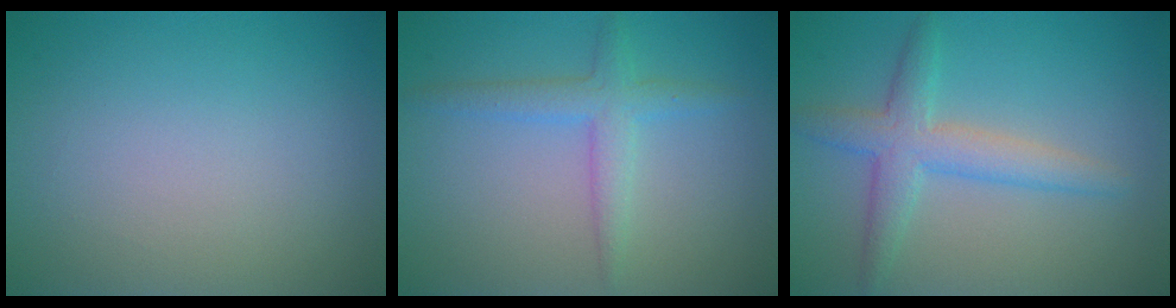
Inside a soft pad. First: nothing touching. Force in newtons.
{"total": 2.7, "press": 2.7, "slide": 0.1}
{"total": 3.8, "press": 3.8, "slide": 0.2}